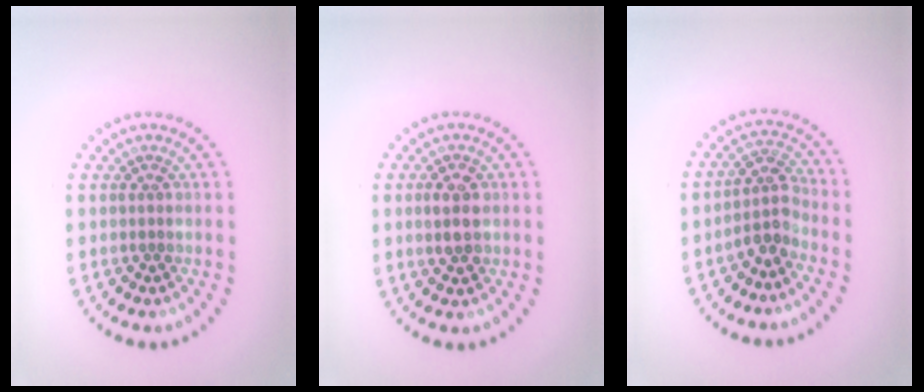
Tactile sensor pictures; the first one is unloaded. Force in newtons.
{"total": 2.2, "press": 2.2, "slide": 0.0}
{"total": 2.6, "press": 2.0, "slide": 1.7}